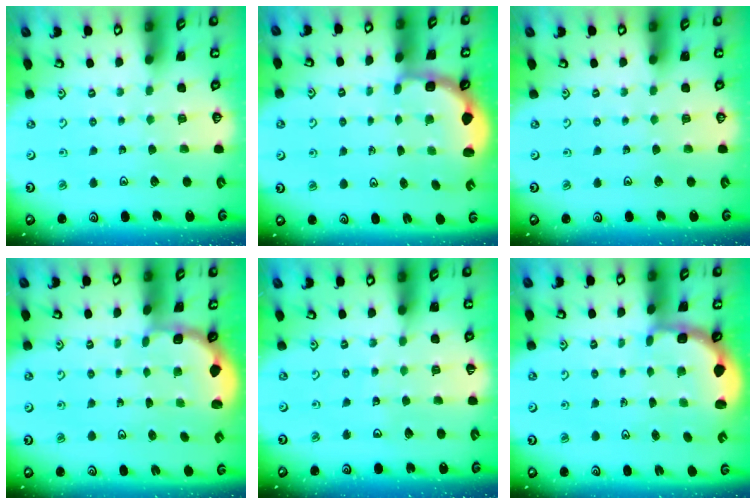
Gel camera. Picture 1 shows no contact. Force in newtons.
{"total": 2.8, "press": 2.2, "slide": 1.7}
{"total": 0.0}
{"total": 1.8, "press": 1.6, "slide": 0.7}
{"total": 3.5, "press": 3.4, "slide": 0.3}
{"total": 2.6, "press": 2.3, "slide": 1.3}